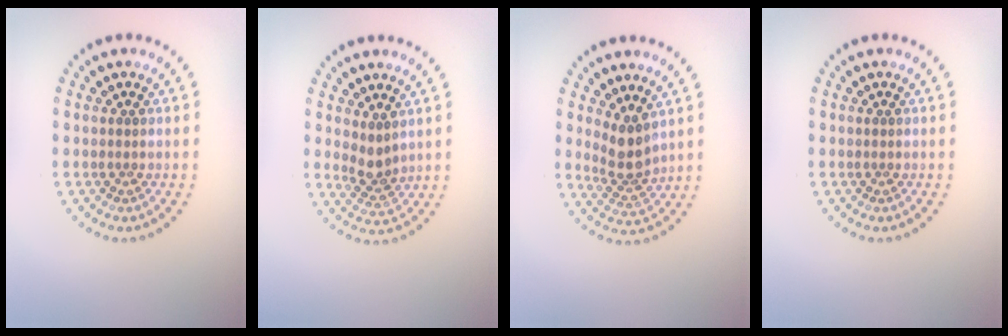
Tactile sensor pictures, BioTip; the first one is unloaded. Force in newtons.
{"total": 2.1, "press": 1.7, "slide": 1.2}
{"total": 2.8, "press": 2.2, "slide": 1.8}
{"total": 0.0}